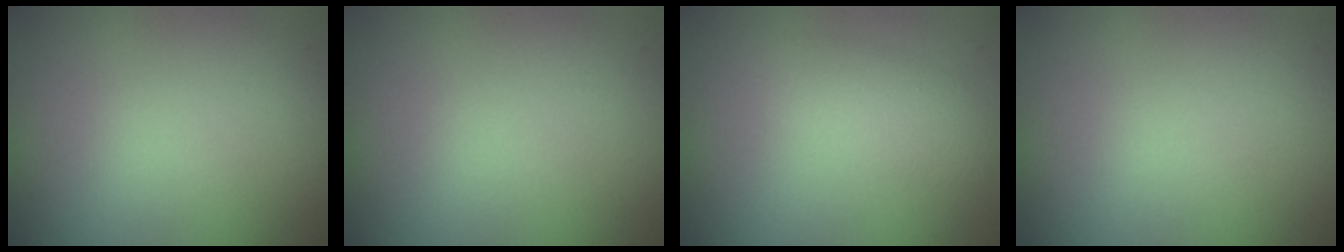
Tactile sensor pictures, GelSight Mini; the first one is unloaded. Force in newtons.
{"total": 0.0}
{"total": 2.7, "press": 2.7, "slide": 0.1}
{"total": 0.0}